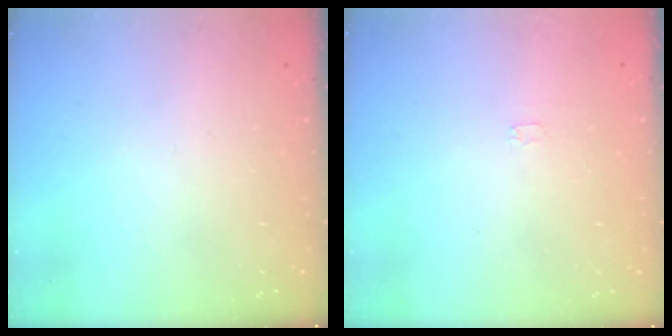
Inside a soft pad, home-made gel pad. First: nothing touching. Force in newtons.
{"total": 2.4, "press": 2.4, "slide": 0.4}